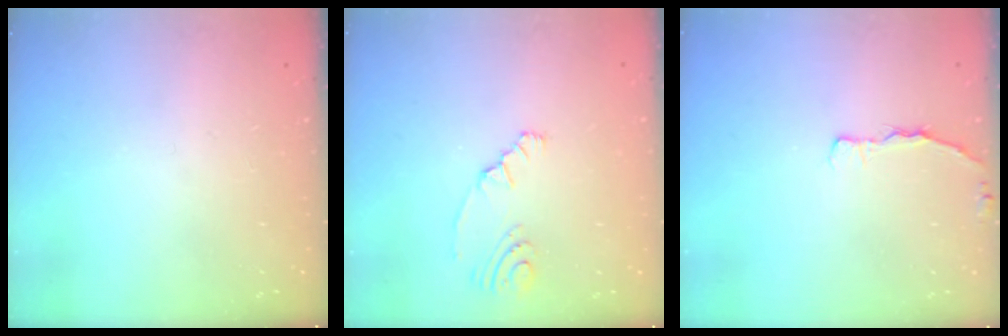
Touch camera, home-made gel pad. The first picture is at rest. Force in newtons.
{"total": 5.5, "press": 2.0, "slide": 5.2}
{"total": 3.5, "press": 3.4, "slide": 0.5}